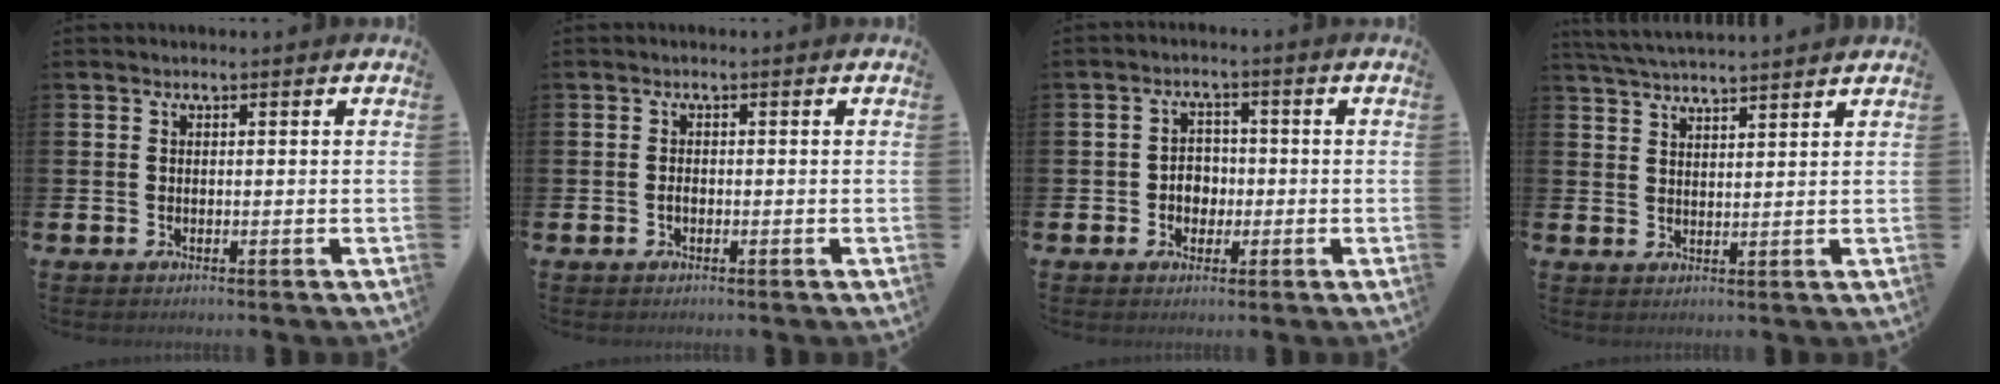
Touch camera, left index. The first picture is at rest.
{"total": 0.8, "force": [-0.3, 0.5, 0.5], "torque": [-0.005, -0.001, -0.008]}
{"total": 3.0, "force": [-0.8, 2.5, 1.5], "torque": [-0.020, 0.002, -0.022]}
{"total": 4.1, "force": [4.0, -0.4, 0.5], "torque": [-0.029, -0.016, 0.075]}